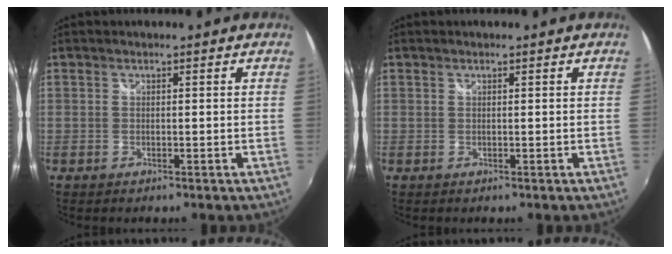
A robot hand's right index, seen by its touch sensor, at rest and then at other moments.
{"total": 0.0}